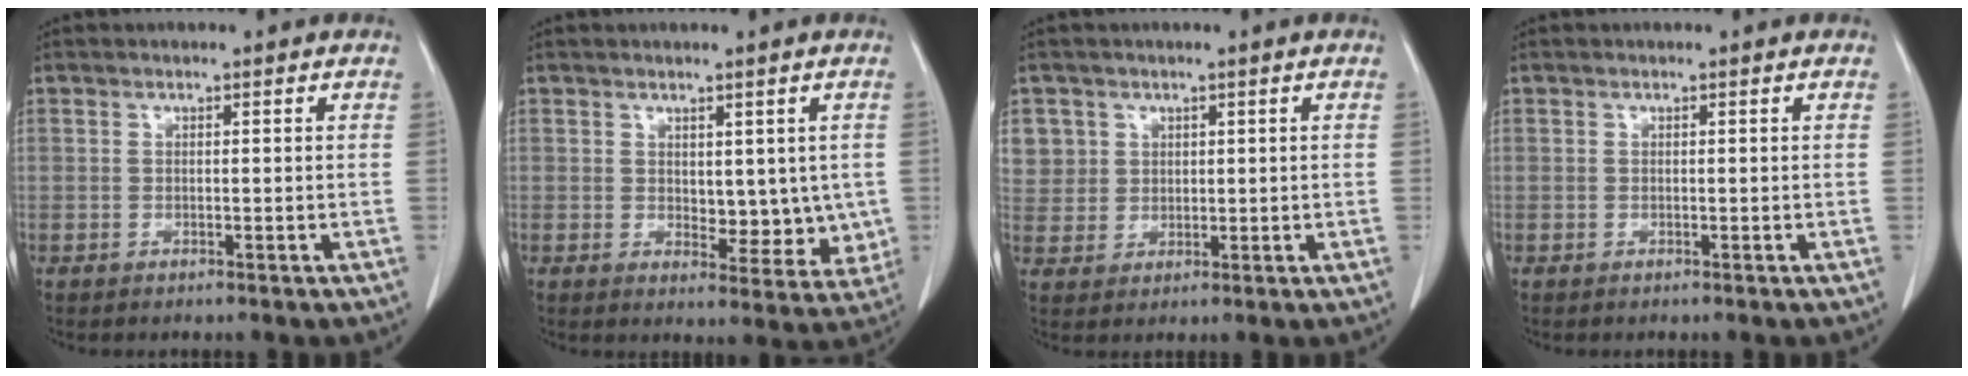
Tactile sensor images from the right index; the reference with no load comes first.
{"total": 7.0, "force": [0.5, 4.1, 5.7], "torque": [-0.050, -0.008, 0.017]}
{"total": 5.8, "force": [2.5, 5.2, 0.2], "torque": [0.005, 0.007, 0.056]}
{"total": 0.0}